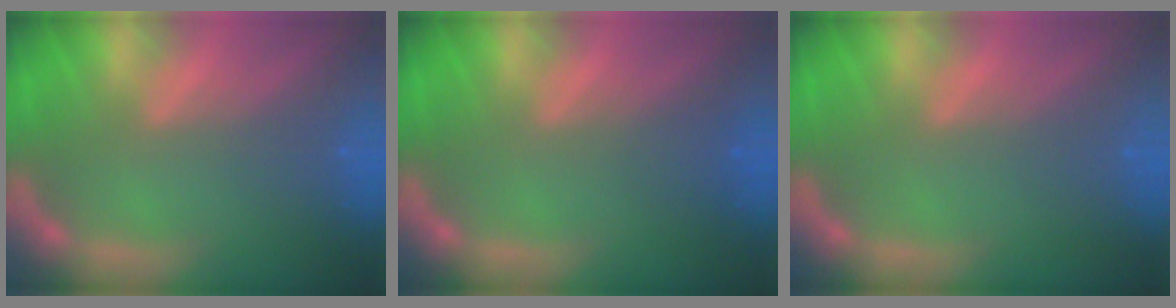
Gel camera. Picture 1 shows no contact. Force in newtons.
{"total": 1.5}
{"total": 0.0}